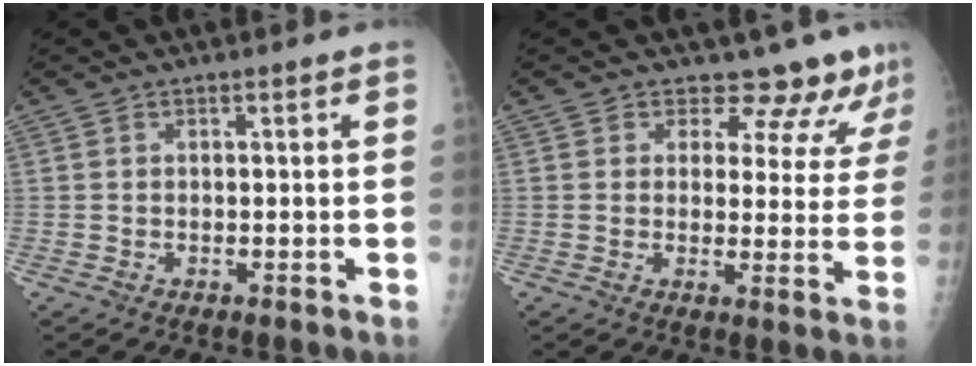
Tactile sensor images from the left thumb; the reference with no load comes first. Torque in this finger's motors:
{"motor_torque": [0.28, 0.36, -0.05, -0.26, 0.03]}